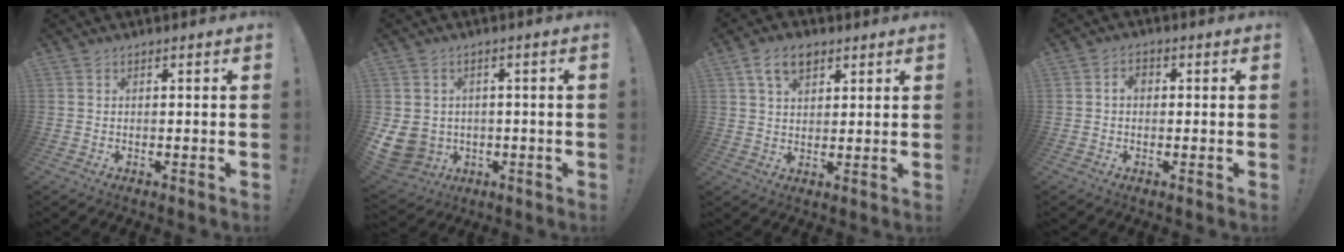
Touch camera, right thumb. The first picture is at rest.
{"total": 8.4, "force": [-1.0, 7.6, 3.5], "torque": [-0.085, 0.001, -0.012]}
{"total": 7.8, "force": [4.1, 4.8, 4.5], "torque": [-0.073, -0.004, 0.075]}
{"total": 2.8, "force": [-0.1, 2.0, 2.0], "torque": [-0.034, 0.009, -0.003]}